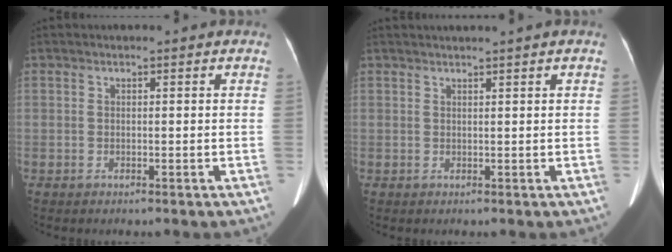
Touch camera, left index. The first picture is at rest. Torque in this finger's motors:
{"motor_torque": [0.01, -0.02, -0.08, 0.00]}